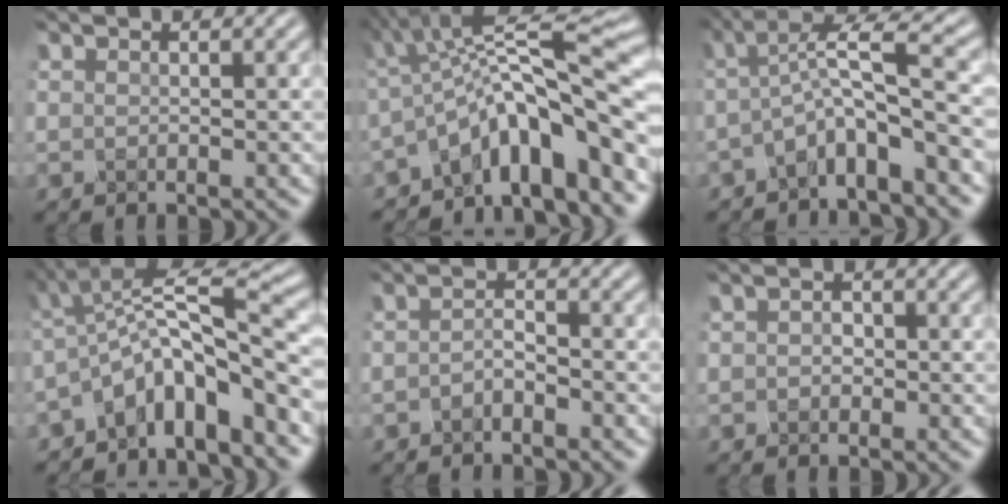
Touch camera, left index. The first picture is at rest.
{"total": 10.0, "force": [-3.7, 2.6, 8.9], "torque": [-0.116, 0.017, -0.082]}
{"total": 4.9, "force": [-1.7, 0.8, 4.5], "torque": [-0.076, 0.012, -0.046]}
{"total": 8.1, "force": [-4.0, 2.0, 6.7], "torque": [-0.093, 0.018, -0.087]}
{"total": 1.7, "force": [-1.5, 0.5, 0.6], "torque": [-0.015, 0.003, -0.034]}
{"total": 1.4, "force": [-0.6, 1.1, 0.7], "torque": [-0.013, 0.003, -0.017]}